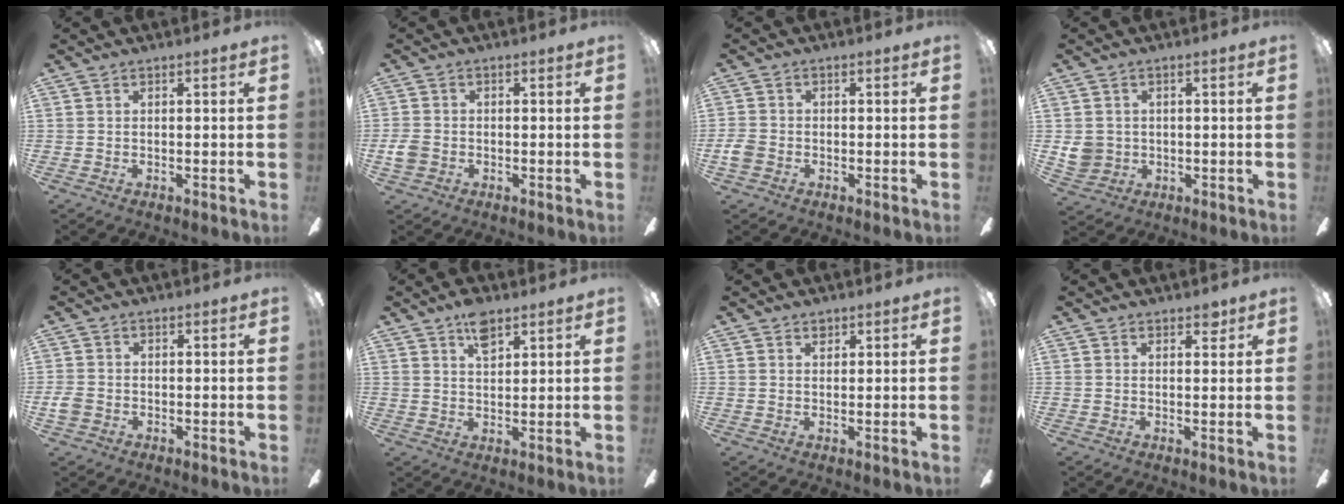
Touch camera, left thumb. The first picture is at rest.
{"total": 3.7, "force": [-1.2, 3.0, 1.9], "torque": [-0.042, 0.005, -0.024]}
{"total": 3.5, "force": [-1.3, 2.6, 1.8], "torque": [-0.033, 0.009, -0.024]}
{"total": 5.1, "force": [0.2, 4.9, 1.4], "torque": [-0.033, 0.010, 0.008]}
{"total": 3.0, "force": [-1.0, 2.4, 1.6], "torque": [-0.030, 0.007, -0.018]}
{"total": 6.1, "force": [4.0, 2.9, 3.6], "torque": [-0.056, -0.012, 0.069]}
{"total": 1.5, "force": [1.1, 0.9, 0.5], "torque": [-0.003, -0.002, 0.019]}
{"total": 2.3, "force": [1.6, 1.1, 1.2], "torque": [-0.009, -0.003, 0.025]}